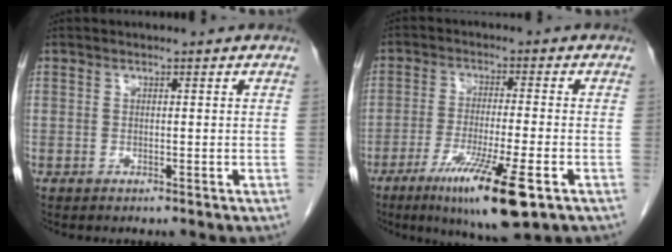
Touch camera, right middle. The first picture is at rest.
{"total": 12.3, "force": [-6.3, 0.6, 10.5], "torque": [-0.191, -0.037, -0.102]}